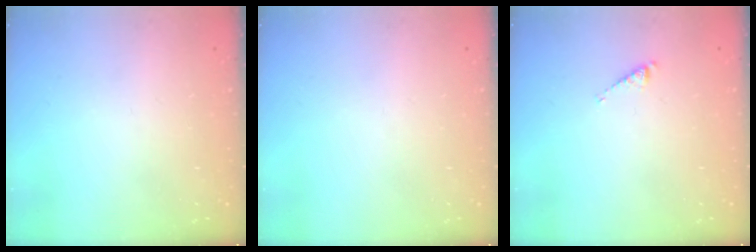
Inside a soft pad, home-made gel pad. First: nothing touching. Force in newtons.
{"total": 0.0}
{"total": 2.7, "press": 2.7, "slide": 0.4}